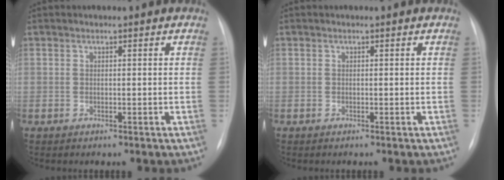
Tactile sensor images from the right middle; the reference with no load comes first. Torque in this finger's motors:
{"motor_torque": [-0.18, -0.11, -0.26, -0.07]}